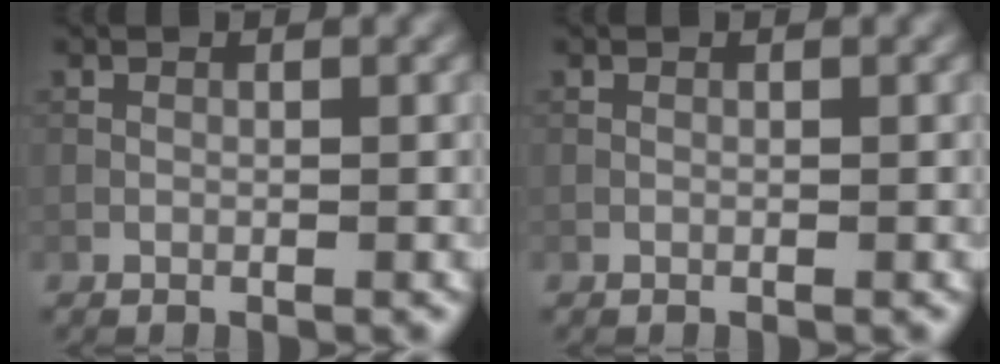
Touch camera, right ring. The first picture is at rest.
{"total": 0.0}